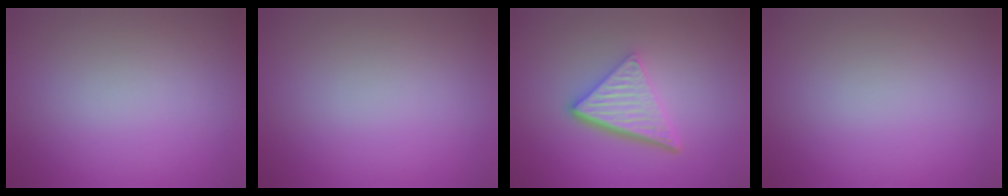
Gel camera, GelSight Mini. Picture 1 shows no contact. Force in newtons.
{"total": 0.0}
{"total": 5.5, "press": 3.7, "slide": 4.0}
{"total": 0.0}